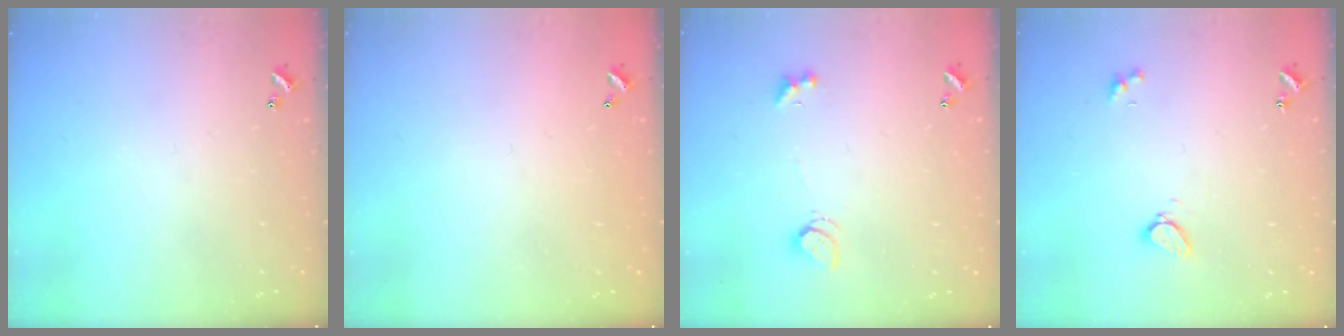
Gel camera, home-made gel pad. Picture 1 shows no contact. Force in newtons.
{"total": 2.9, "press": 2.9, "slide": 0.1}
{"total": 2.8, "press": 2.8, "slide": 0.6}
{"total": 2.7, "press": 2.7, "slide": 0.2}